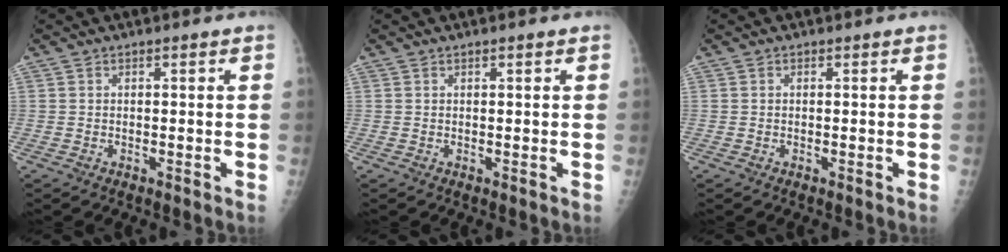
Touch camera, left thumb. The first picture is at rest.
{"total": 0.6, "force": [0.4, 0.0, 0.4], "torque": [-0.007, 0.000, 0.006]}
{"total": 0.0}